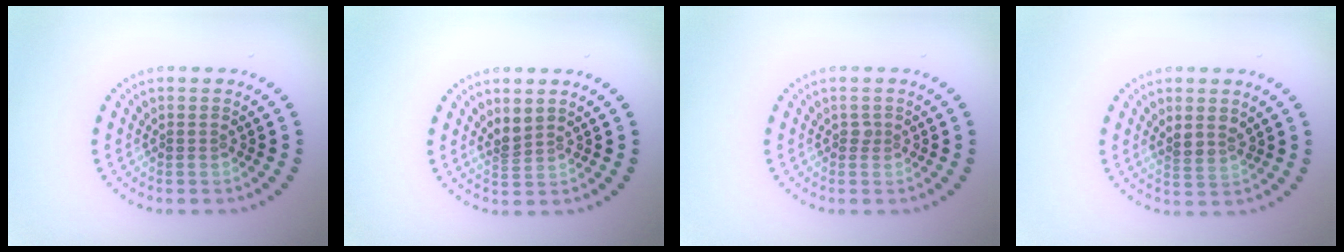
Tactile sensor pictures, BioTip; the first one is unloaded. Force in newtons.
{"total": 1.7, "press": 1.2, "slide": 1.2}
{"total": 0.6, "press": 0.3, "slide": 0.4}
{"total": 1.9, "press": 1.5, "slide": 1.1}